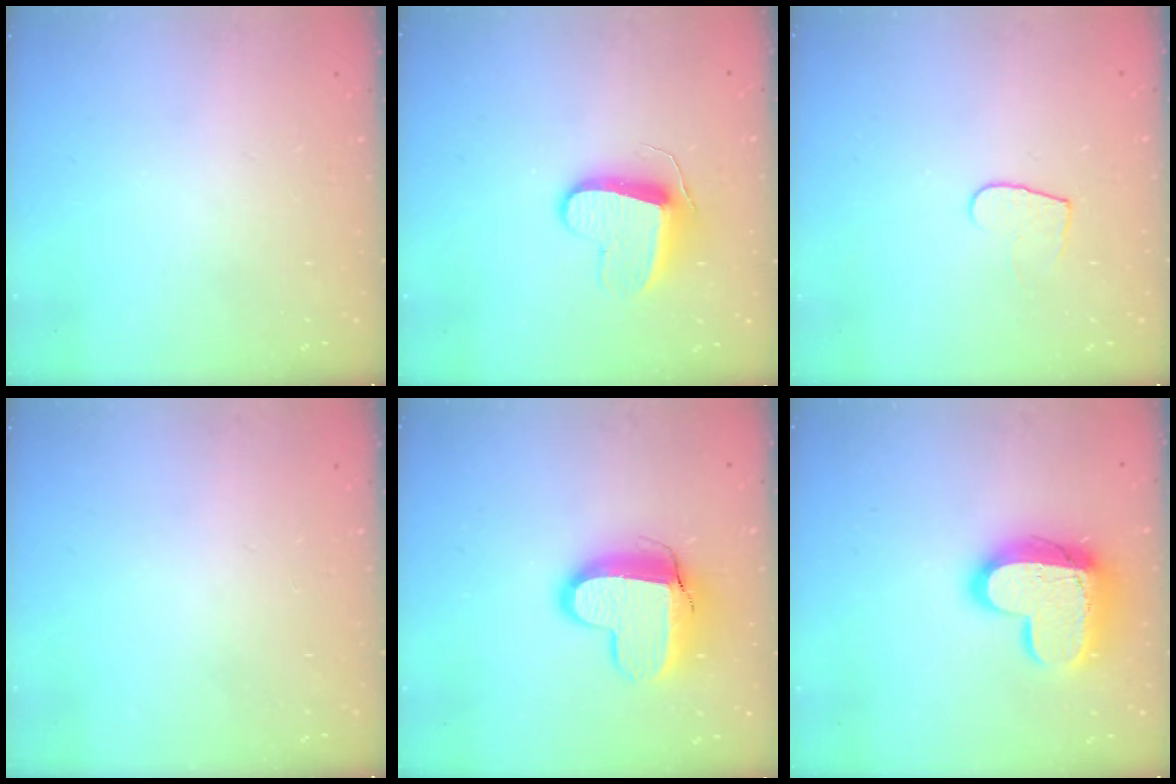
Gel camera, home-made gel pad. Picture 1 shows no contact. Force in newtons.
{"total": 9.7, "press": 9.7, "slide": 0.3}
{"total": 6.0, "press": 6.0, "slide": 0.5}
{"total": 0.0}
{"total": 13.3, "press": 13.3, "slide": 0.9}
{"total": 15.7, "press": 15.7, "slide": 1.2}